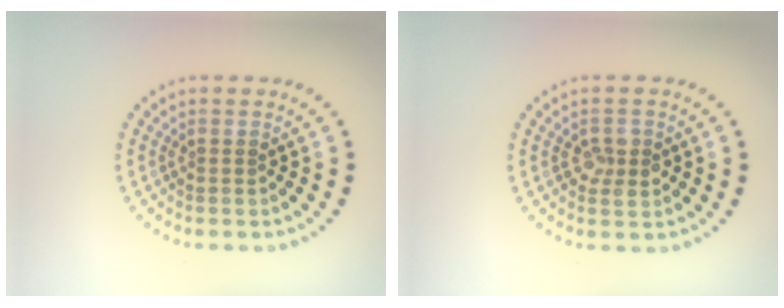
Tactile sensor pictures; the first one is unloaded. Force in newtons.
{"total": 2.1, "press": 2.1, "slide": 0.2}